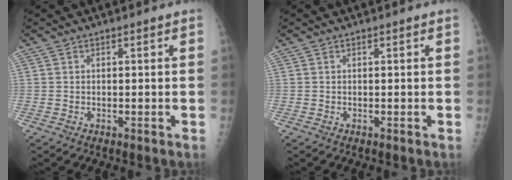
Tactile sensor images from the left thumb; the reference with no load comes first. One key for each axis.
{"total": 0.0}